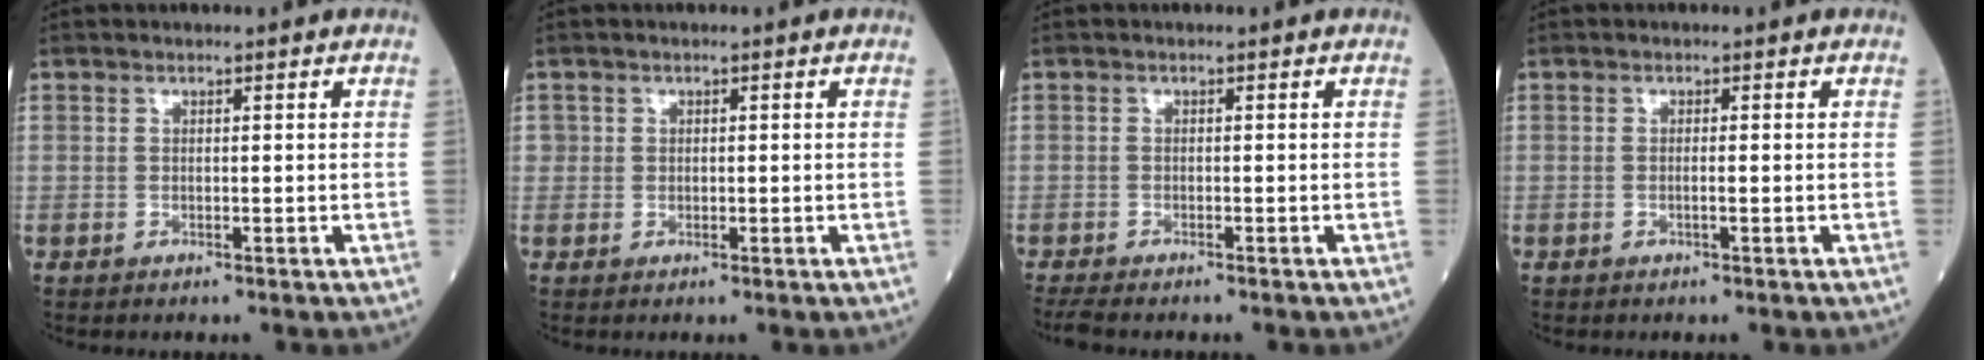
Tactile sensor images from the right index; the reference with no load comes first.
{"total": 1.1, "force": [0.1, 1.0, 0.1], "torque": [0.003, 0.003, 0.003]}
{"total": 4.3, "force": [-3.8, 0.4, 2.0], "torque": [-0.032, -0.008, -0.059]}
{"total": 0.7, "force": [-0.2, -0.1, 0.7], "torque": [-0.018, 0.000, 0.000]}